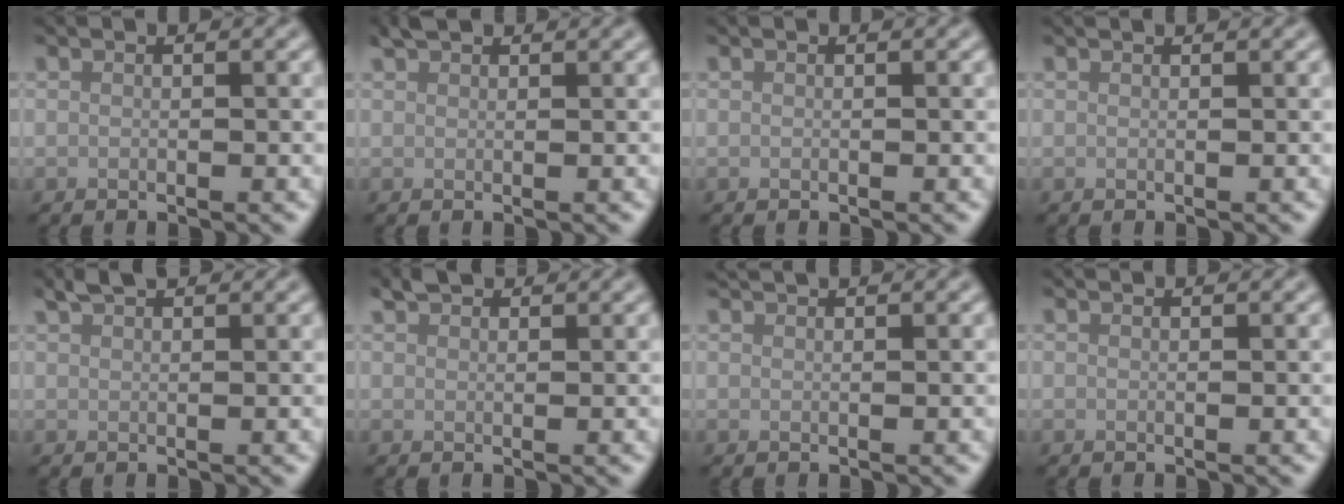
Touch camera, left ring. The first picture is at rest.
{"total": 1.5, "force": [1.4, 0.2, 0.3], "torque": [-0.006, 0.005, 0.028]}
{"total": 0.0}
{"total": 0.9, "force": [0.8, 0.3, 0.4], "torque": [-0.006, -0.005, 0.001]}
{"total": 2.0, "force": [1.8, 0.3, 0.7], "torque": [-0.010, 0.006, 0.036]}
{"total": 1.8, "force": [1.8, 0.4, 0.4], "torque": [-0.009, 0.004, 0.033]}
{"total": 1.5, "force": [1.4, 0.2, 0.6], "torque": [-0.005, 0.001, 0.014]}
{"total": 1.0, "force": [0.9, 0.1, 0.2], "torque": [-0.008, -0.004, 0.005]}